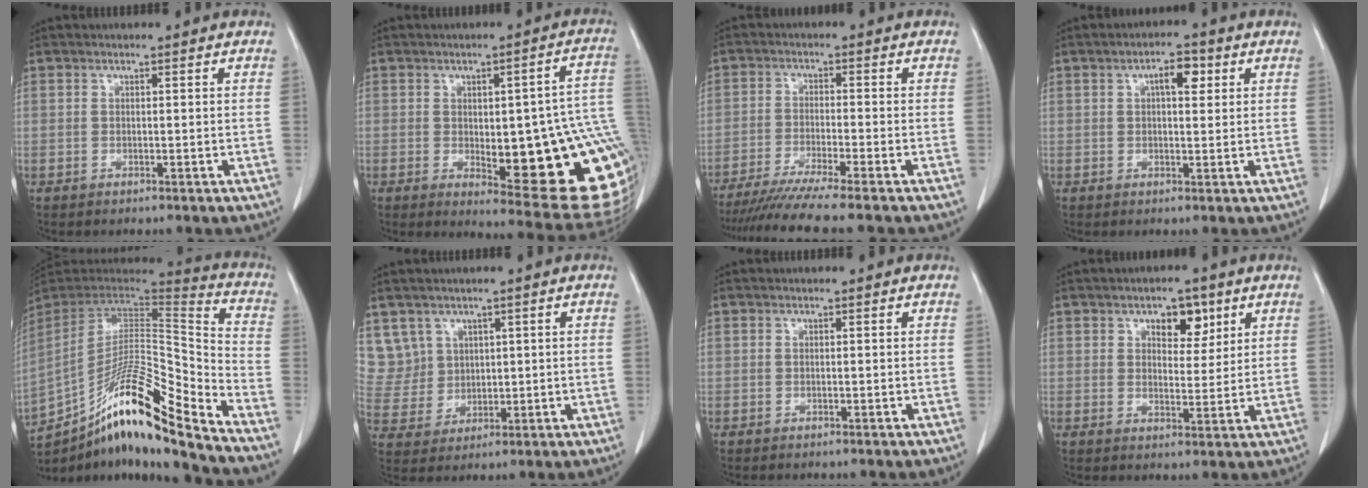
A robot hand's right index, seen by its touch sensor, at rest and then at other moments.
{"total": 22.7, "force": [-2.3, 5.5, 21.9], "torque": [-0.192, 0.006, -0.009]}
{"total": 10.4, "force": [-8.9, -1.6, 5.2], "torque": [-0.067, -0.031, -0.142]}
{"total": 4.0, "force": [1.4, 1.5, 3.4], "torque": [-0.057, 0.010, 0.019]}
{"total": 22.2, "force": [-16.0, 1.4, 15.2], "torque": [-0.259, 0.005, -0.286]}
{"total": 7.8, "force": [4.0, 6.7, 0.1], "torque": [-0.007, 0.022, 0.098]}
{"total": 0.0}
{"total": 5.3, "force": [2.9, 2.9, 3.5], "torque": [-0.046, 0.006, 0.043]}